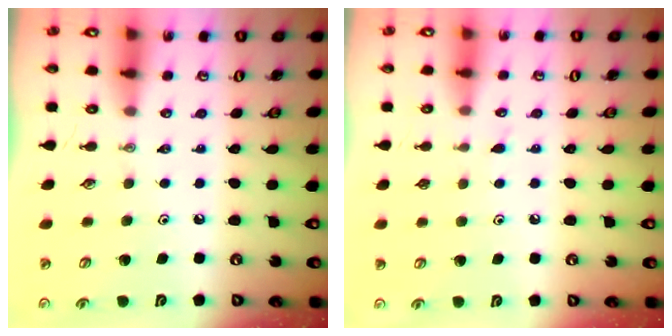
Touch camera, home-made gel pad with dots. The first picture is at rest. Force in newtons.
{"total": 4.7, "press": 4.7, "slide": 0.5}